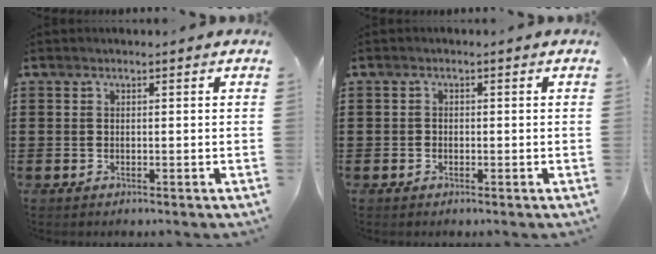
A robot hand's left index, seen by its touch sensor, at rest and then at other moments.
{"total": 0.8, "force": [-0.5, 0.5, 0.3], "torque": [-0.007, 0.000, -0.010]}